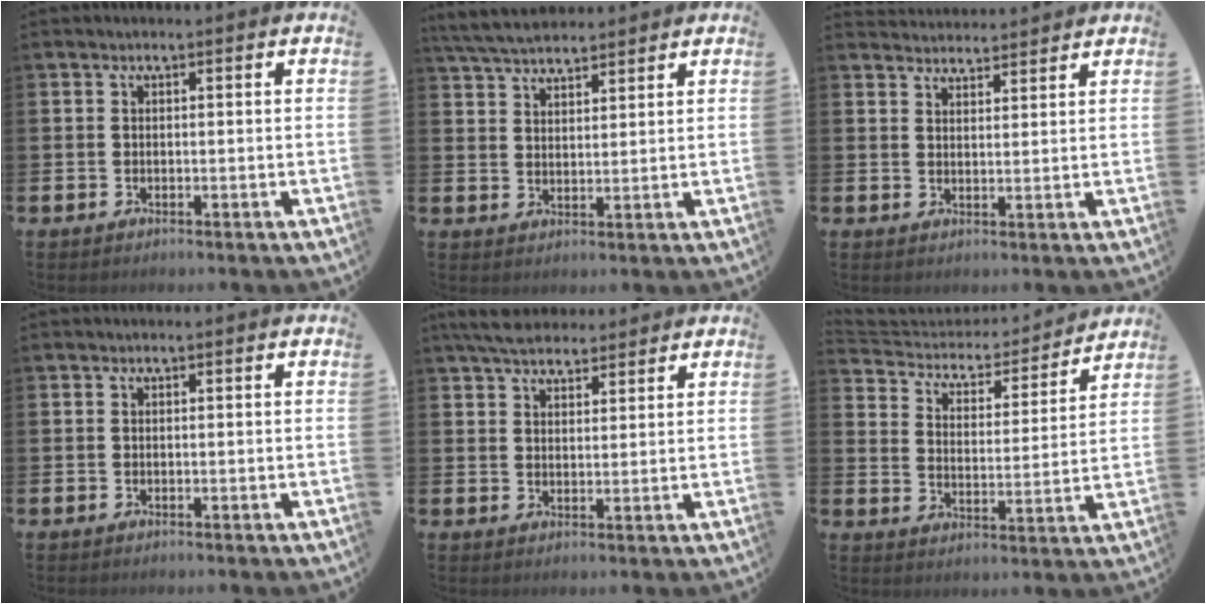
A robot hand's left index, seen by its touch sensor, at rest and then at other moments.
{"total": 4.9, "force": [4.7, 0.9, 1.0], "torque": [-0.041, -0.016, 0.087]}
{"total": 3.5, "force": [3.5, 0.5, -0.3], "torque": [-0.002, -0.018, 0.064]}
{"total": 0.0}
{"total": 5.4, "force": [5.0, 1.5, 1.2], "torque": [-0.038, -0.017, 0.093]}
{"total": 4.9, "force": [4.4, 2.0, 0.7], "torque": [-0.047, -0.037, 0.069]}